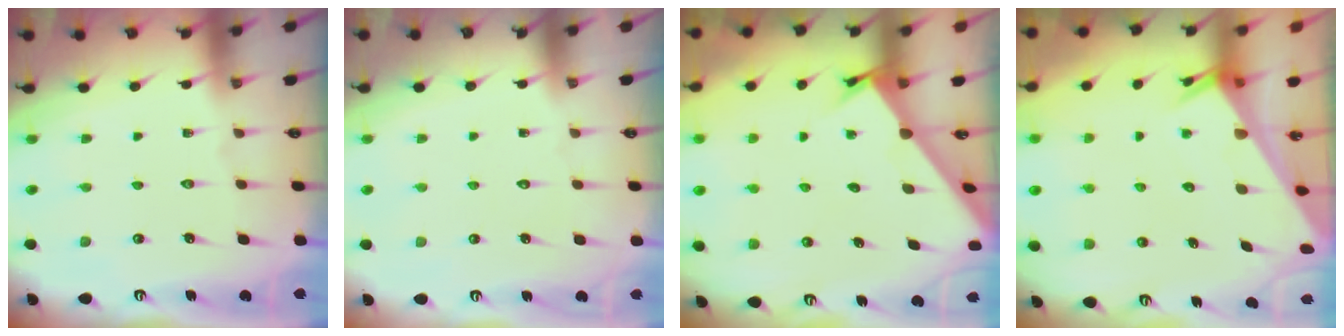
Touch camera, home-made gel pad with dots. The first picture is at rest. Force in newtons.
{"total": 1.6, "press": 1.6, "slide": 0.1}
{"total": 2.0, "press": 2.0, "slide": 0.2}
{"total": 2.7, "press": 2.7, "slide": 0.1}